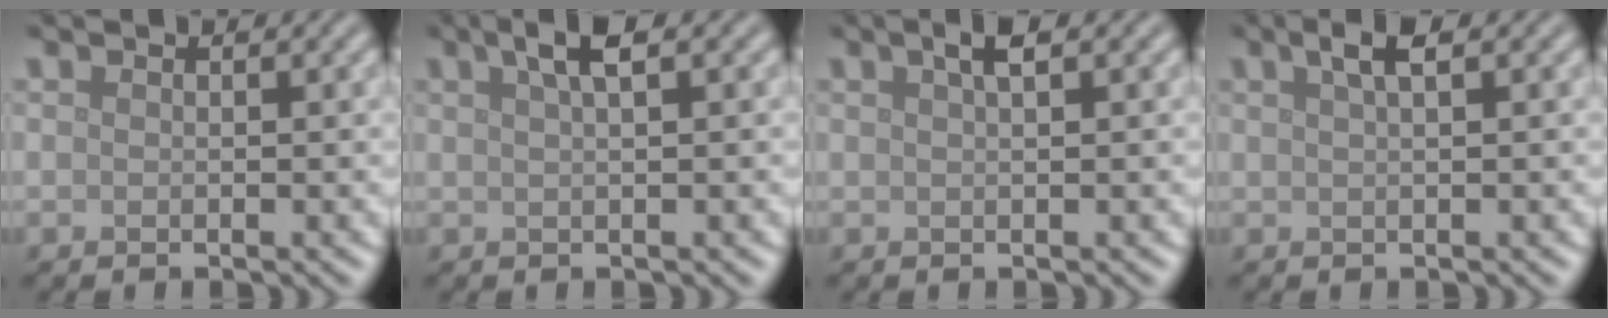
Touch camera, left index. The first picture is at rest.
{"total": 2.6, "force": [1.4, 0.6, 2.1], "torque": [-0.028, 0.007, 0.022]}
{"total": 1.8, "force": [0.9, 0.4, 1.5], "torque": [-0.021, 0.007, 0.014]}
{"total": 2.2, "force": [1.2, 0.6, 1.8], "torque": [-0.023, 0.007, 0.017]}